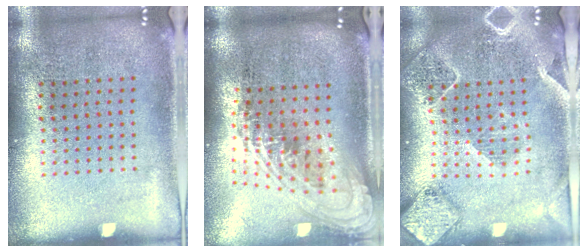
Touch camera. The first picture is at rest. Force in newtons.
{"total": 2.3, "press": 1.7, "slide": 1.6}
{"total": 2.3, "press": 2.1, "slide": 1.0}